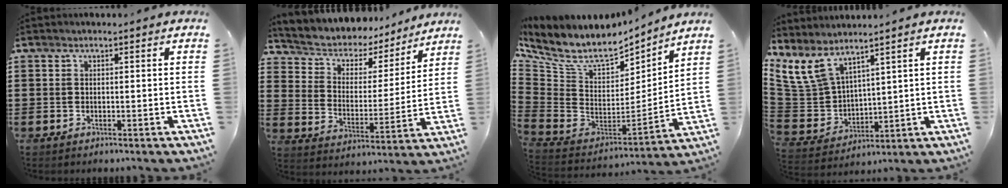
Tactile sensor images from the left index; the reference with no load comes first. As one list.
[{"total": 4.9, "force": [4.1, 2.6, 0.5], "torque": [-0.042, -0.030, 0.066]}, {"total": 9.0, "force": [6.7, 3.5, 4.8], "torque": [-0.118, -0.054, 0.117]}, {"total": 7.5, "force": [5.3, 3.5, 4.0], "torque": [-0.125, -0.036, 0.094]}]